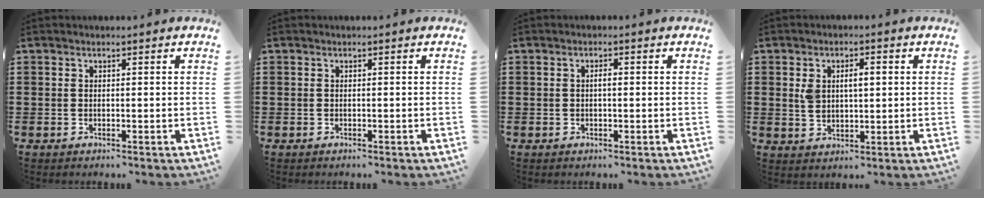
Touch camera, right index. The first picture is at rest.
{"total": 0.0}
{"total": 1.2, "force": [-0.1, 0.3, 1.1], "torque": [-0.022, -0.001, -0.001]}
{"total": 3.9, "force": [0.7, 2.0, 3.3], "torque": [-0.069, 0.012, 0.010]}